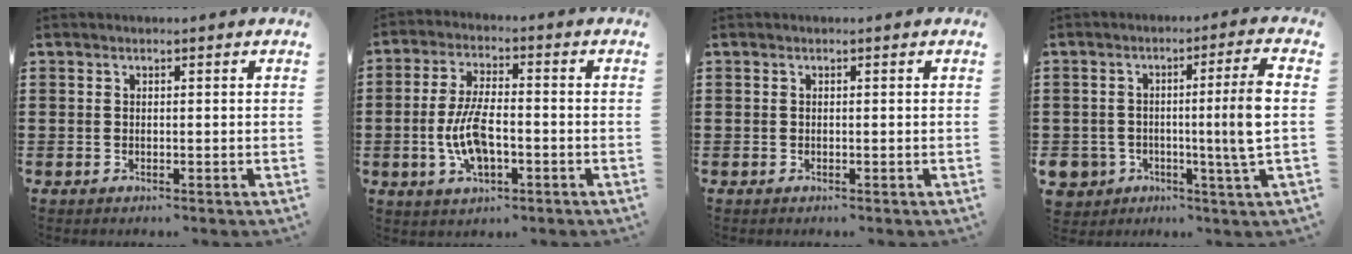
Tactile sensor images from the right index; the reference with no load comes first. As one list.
[{"total": 8.3, "force": [-2.0, 3.6, 7.2], "torque": [-0.163, -0.003, -0.043]}, {"total": 0.0}, {"total": 8.1, "force": [-0.8, 1.1, 8.0], "torque": [-0.127, -0.010, -0.022]}]